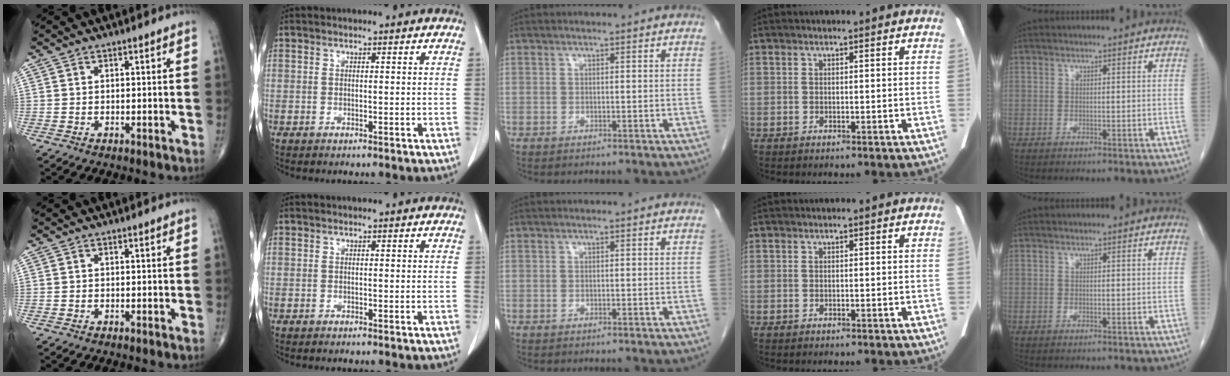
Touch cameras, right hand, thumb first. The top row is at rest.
{}